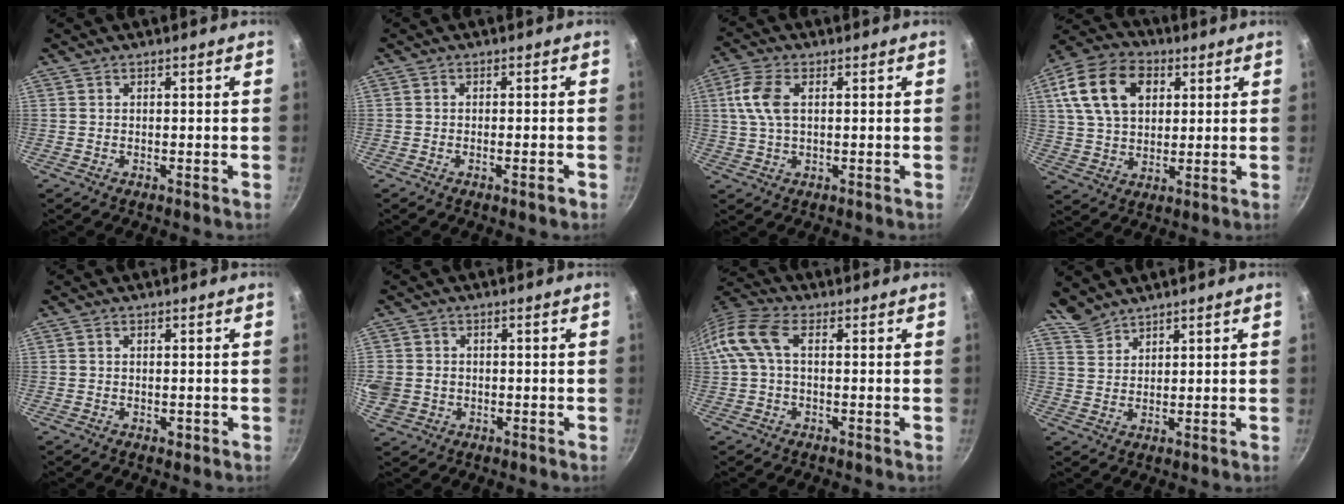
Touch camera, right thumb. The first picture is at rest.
{"total": 2.1, "force": [-1.1, 0.5, 1.7], "torque": [-0.030, 0.009, -0.019]}
{"total": 7.2, "force": [1.6, 3.9, 5.8], "torque": [-0.123, 0.010, 0.029]}
{"total": 16.1, "force": [5.3, 11.0, 10.5], "torque": [-0.174, 0.006, 0.087]}
{"total": 1.6, "force": [-0.3, 1.1, 1.0], "torque": [-0.012, 0.003, -0.005]}
{"total": 9.1, "force": [-0.7, 8.2, 4.0], "torque": [-0.111, 0.012, -0.005]}
{"total": 9.9, "force": [1.4, 5.6, 8.1], "torque": [-0.174, 0.030, 0.015]}
{"total": 3.9, "force": [3.7, 1.2, 0.4], "torque": [-0.008, -0.005, 0.082]}